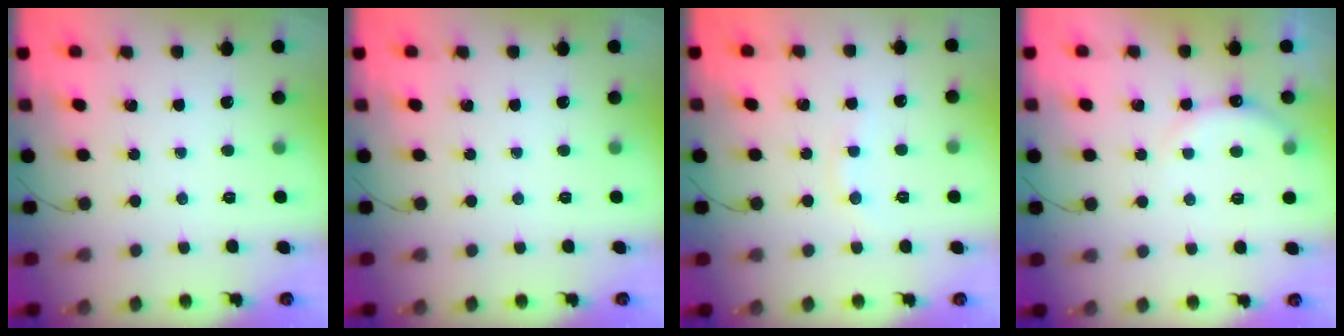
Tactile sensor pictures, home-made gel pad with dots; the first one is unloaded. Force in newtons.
{"total": 0.0}
{"total": 4.6, "press": 4.4, "slide": 1.3}
{"total": 6.5, "press": 6.4, "slide": 1.2}